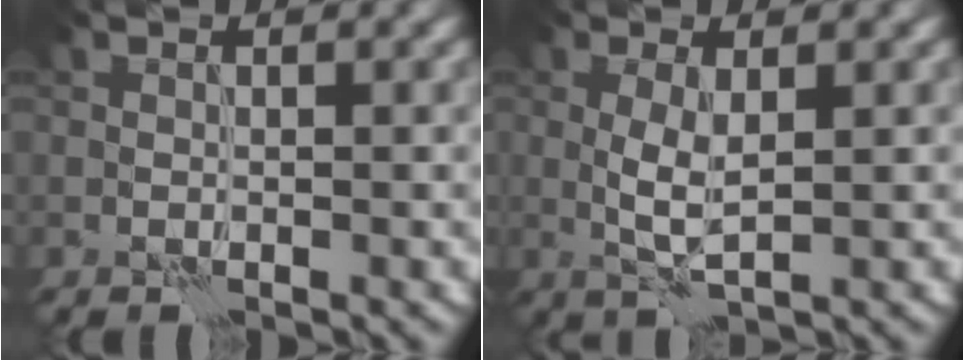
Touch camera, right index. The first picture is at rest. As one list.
[{"total": 2.7, "force": [0.4, 0.7, 2.5], "torque": [-0.057, 0.000, 0.009]}]